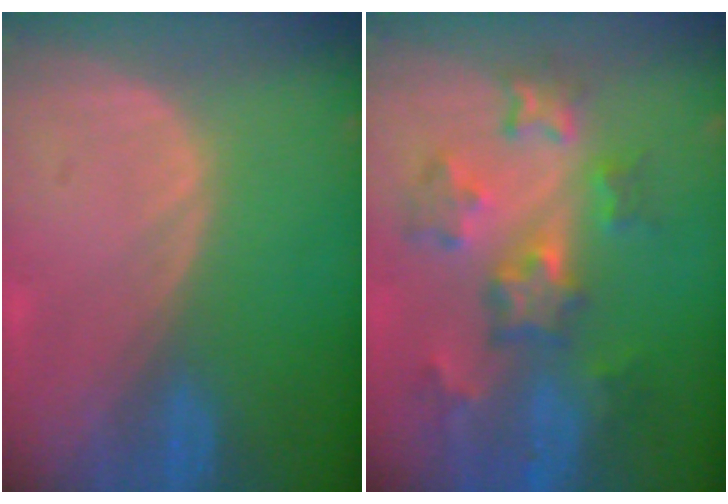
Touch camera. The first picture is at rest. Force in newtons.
{"total": 8.7, "press": 7.8, "slide": 3.8}